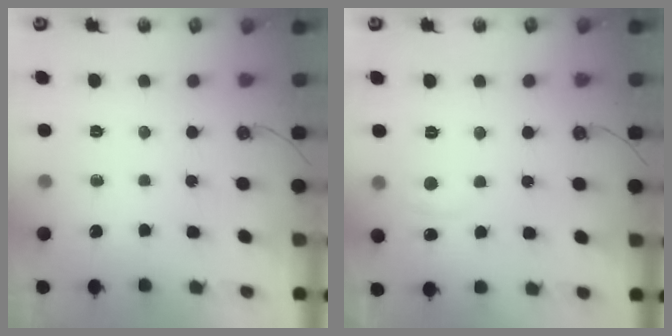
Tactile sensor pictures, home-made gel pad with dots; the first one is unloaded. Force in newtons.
{"total": 1.5, "press": 1.3, "slide": 0.7}